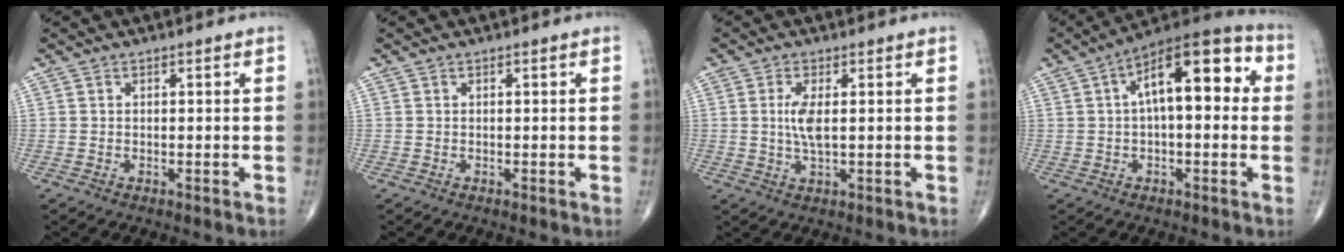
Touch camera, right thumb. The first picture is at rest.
{"total": 0.0}
{"total": 4.2, "force": [0.5, 1.2, 3.9], "torque": [-0.091, -0.006, 0.010]}
{"total": 16.4, "force": [3.2, 7.1, 14.5], "torque": [-0.195, 0.039, 0.038]}